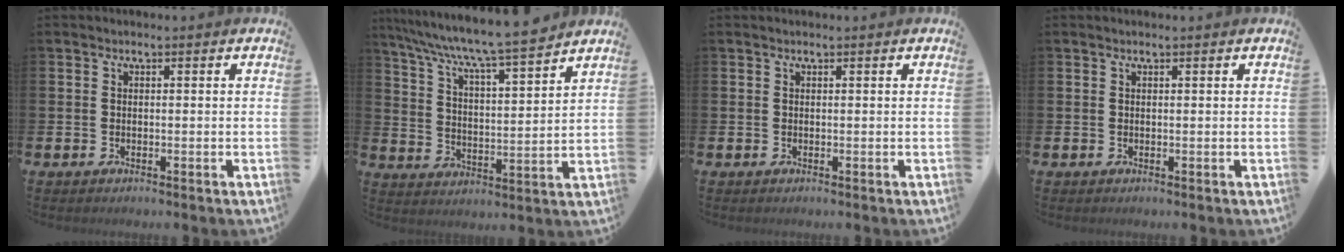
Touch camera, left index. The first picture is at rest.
{"total": 8.3, "force": [7.8, 0.3, 2.9], "torque": [-0.085, -0.061, 0.130]}
{"total": 0.0}
{"total": 0.0}